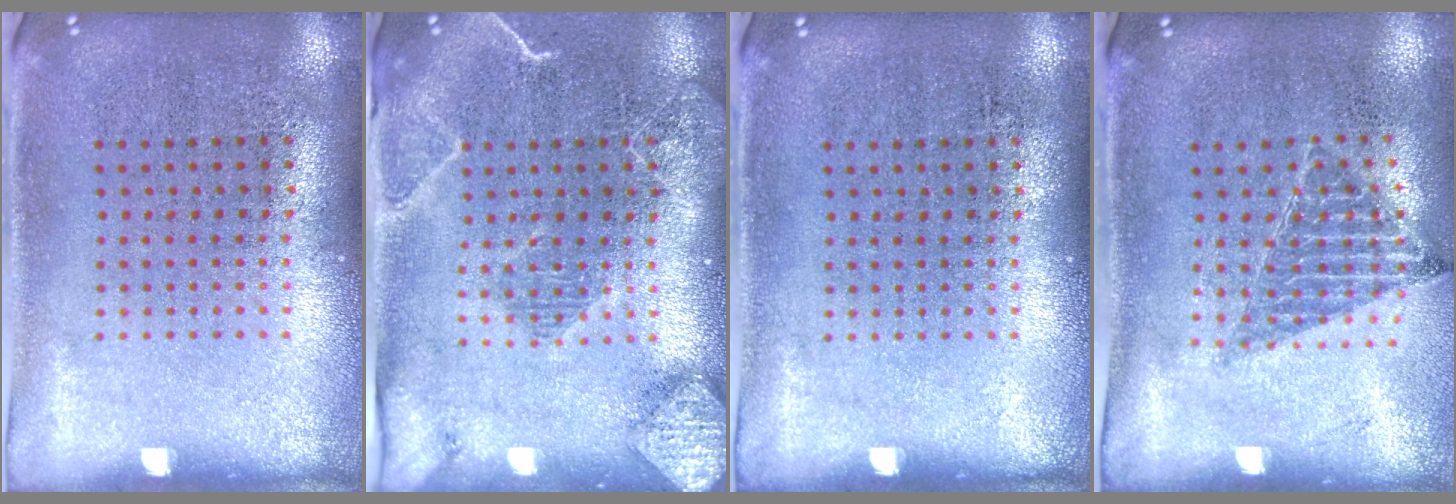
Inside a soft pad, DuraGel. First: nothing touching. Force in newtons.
{"total": 2.2, "press": 2.1, "slide": 0.6}
{"total": 0.0}
{"total": 0.9, "press": 0.9, "slide": 0.1}